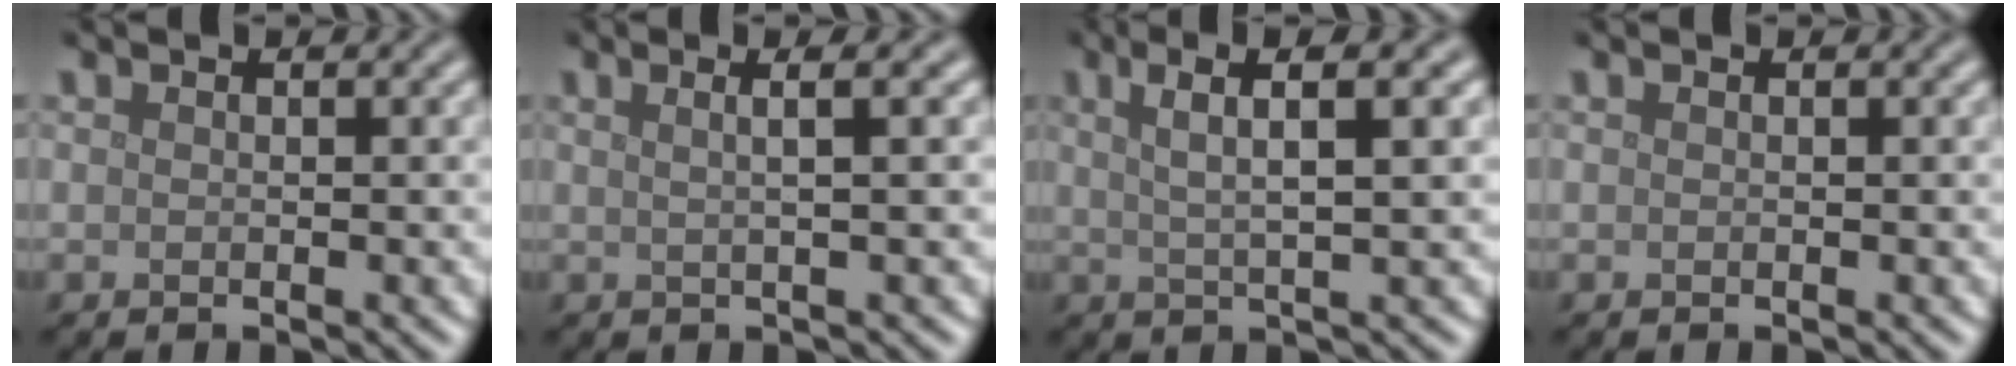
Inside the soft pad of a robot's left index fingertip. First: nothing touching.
{"total": 3.5, "force": [1.4, 1.3, 3.0], "torque": [-0.027, 0.015, -0.013]}
{"total": 5.2, "force": [2.4, 1.0, 4.5], "torque": [-0.067, 0.011, 0.037]}
{"total": 0.0}